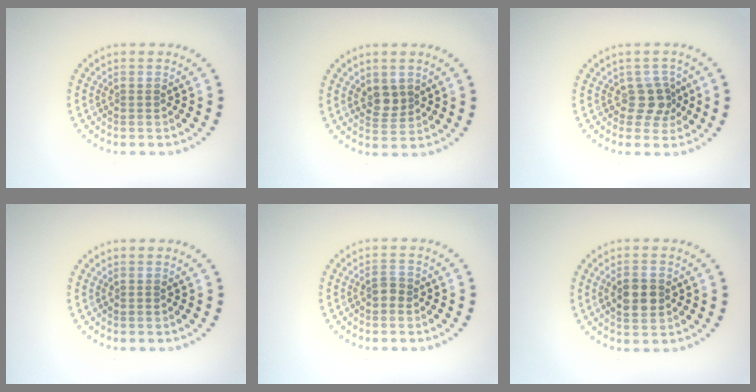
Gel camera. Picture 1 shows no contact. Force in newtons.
{"total": 2.0, "press": 1.8, "slide": 0.9}
{"total": 2.3, "press": 1.9, "slide": 1.3}
{"total": 0.0}
{"total": 1.2, "press": 1.2, "slide": 0.3}
{"total": 3.3, "press": 3.3, "slide": 0.1}